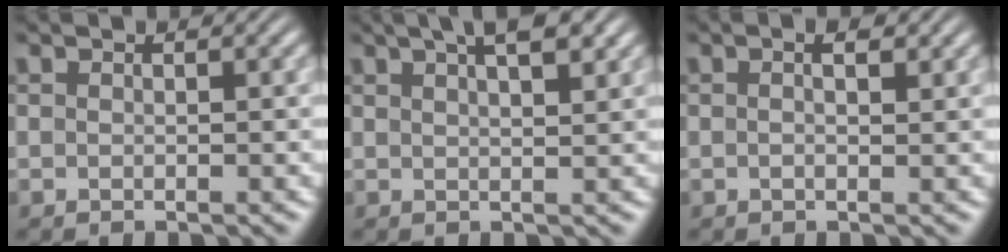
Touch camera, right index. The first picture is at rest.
{"total": 5.7, "force": [3.4, 1.9, 4.1], "torque": [-0.054, 0.016, 0.050]}
{"total": 1.4, "force": [0.3, 0.4, 1.3], "torque": [-0.015, 0.003, -0.001]}